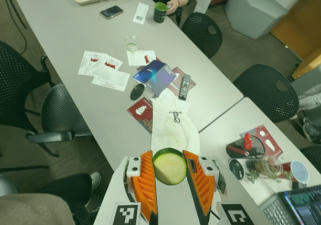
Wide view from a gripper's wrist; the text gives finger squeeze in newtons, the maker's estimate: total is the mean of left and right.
{"total": 11.0, "left": 10.9, "right": 11.1}